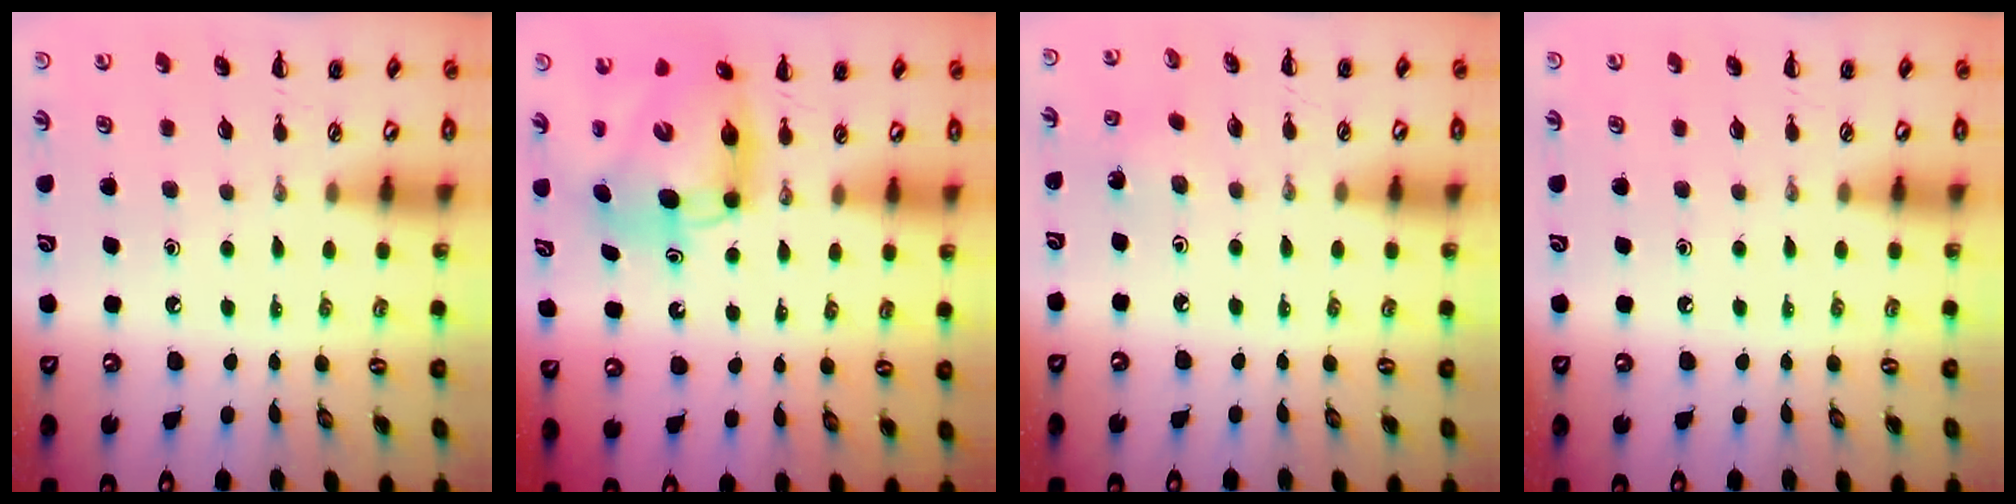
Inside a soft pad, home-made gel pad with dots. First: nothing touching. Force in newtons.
{"total": 9.7, "press": 9.2, "slide": 2.9}
{"total": 1.1, "press": 1.0, "slide": 0.5}
{"total": 0.0}